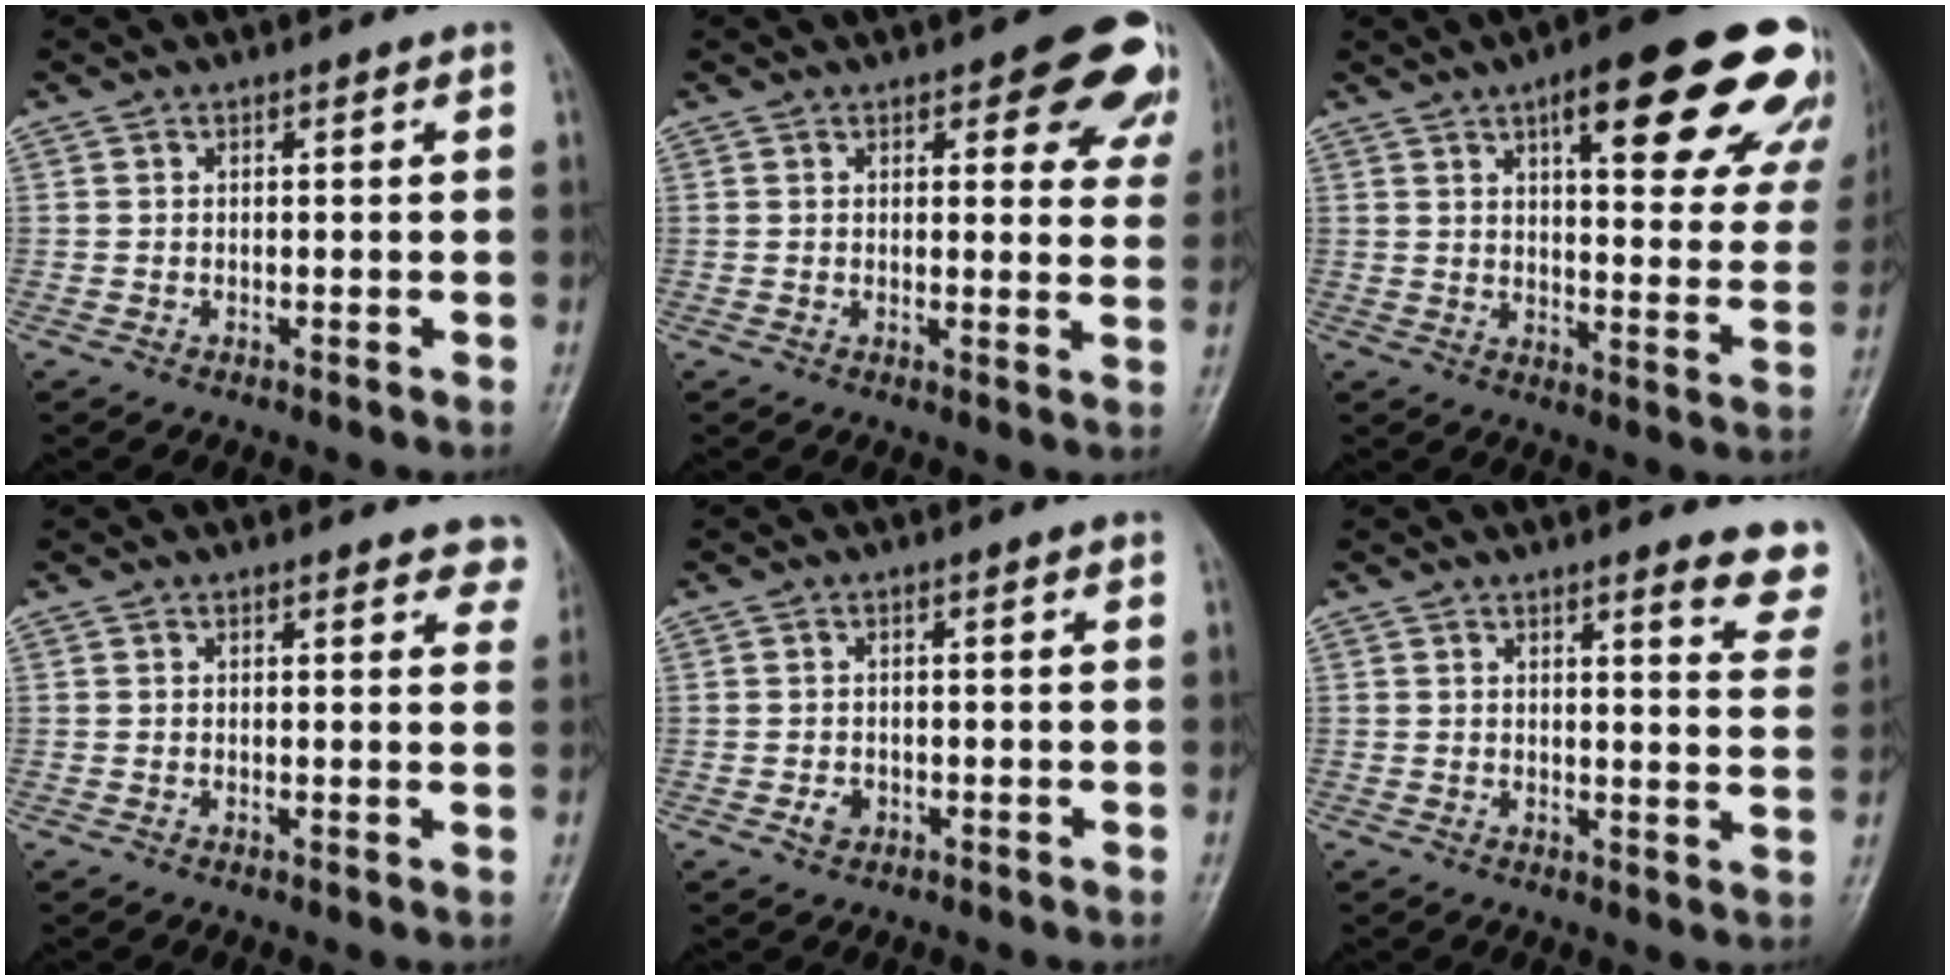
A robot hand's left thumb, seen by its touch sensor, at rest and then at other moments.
{"total": 11.0, "force": [6.6, 4.7, 7.4], "torque": [-0.035, -0.029, 0.066]}
{"total": 24.7, "force": [13.9, 7.5, 19.0], "torque": [-0.206, -0.034, 0.175]}
{"total": 4.4, "force": [3.7, 1.9, 1.5], "torque": [0.018, -0.014, 0.026]}
{"total": 1.9, "force": [-0.7, 1.5, 0.9], "torque": [-0.009, 0.003, -0.011]}
{"total": 9.3, "force": [8.0, 2.0, 4.4], "torque": [-0.014, -0.043, 0.065]}